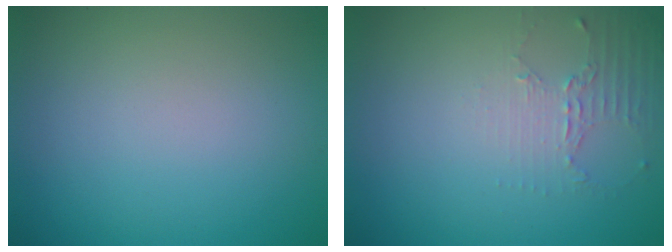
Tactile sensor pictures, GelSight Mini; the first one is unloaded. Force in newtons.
{"total": 2.1, "press": 1.5, "slide": 1.5}